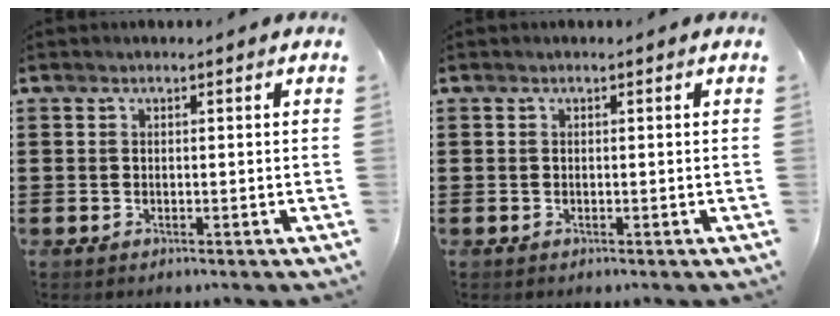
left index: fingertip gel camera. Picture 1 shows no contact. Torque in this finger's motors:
{"motor_torque": [0.08, 0.11, 0.00, 0.00]}